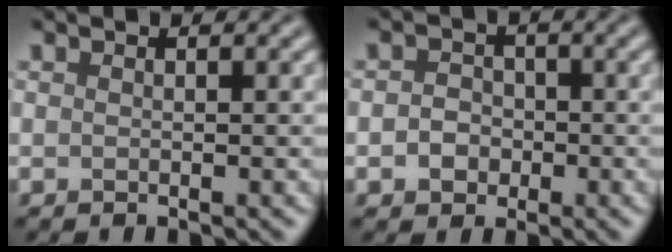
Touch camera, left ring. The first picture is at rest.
{"total": 2.3, "force": [-0.5, 2.1, 1.0], "torque": [0.000, -0.002, -0.021]}